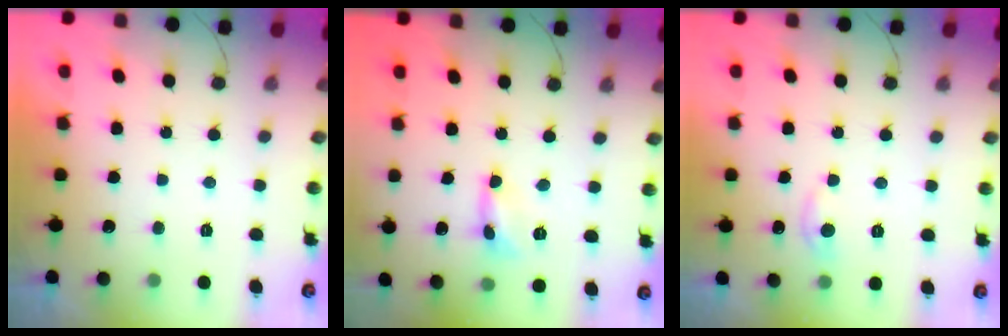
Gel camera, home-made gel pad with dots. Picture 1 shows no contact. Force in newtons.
{"total": 1.7, "press": 1.7, "slide": 0.1}
{"total": 6.1, "press": 6.1, "slide": 0.8}